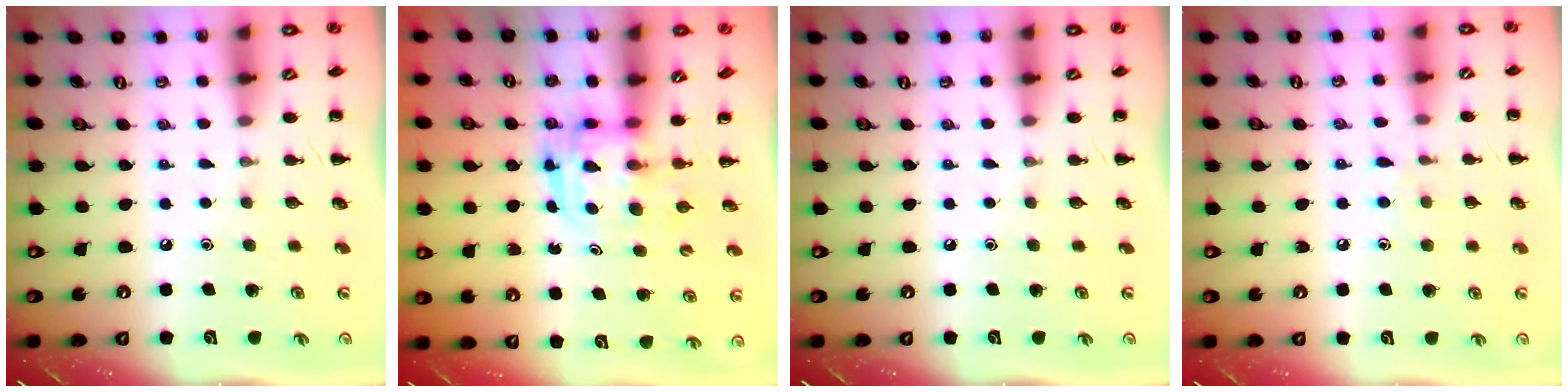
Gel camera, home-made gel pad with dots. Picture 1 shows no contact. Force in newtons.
{"total": 3.0, "press": 3.0, "slide": 0.3}
{"total": 0.0}
{"total": 5.9, "press": 5.4, "slide": 2.3}